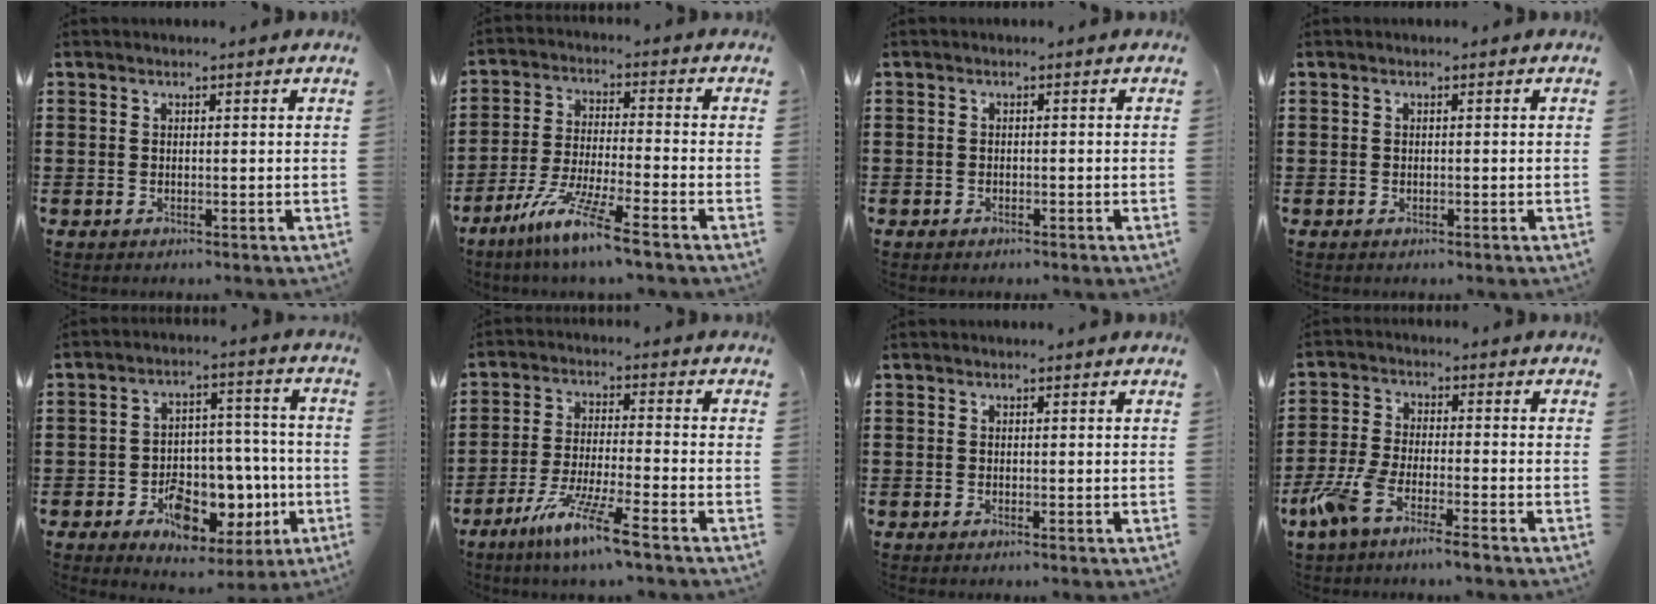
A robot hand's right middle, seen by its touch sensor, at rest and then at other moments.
{"total": 9.0, "force": [-7.0, -0.2, 5.6], "torque": [-0.121, -0.013, -0.140]}
{"total": 0.7, "force": [-0.7, 0.3, 0.1], "torque": [-0.004, 0.001, -0.015]}
{"total": 0.0}
{"total": 8.3, "force": [-3.4, 5.9, 4.6], "torque": [-0.064, 0.022, -0.055]}
{"total": 8.6, "force": [-6.5, -0.1, 5.7], "torque": [-0.115, -0.011, -0.125]}
{"total": 0.0}
{"total": 6.3, "force": [-4.7, 0.7, 4.2], "torque": [-0.110, -0.016, -0.094]}